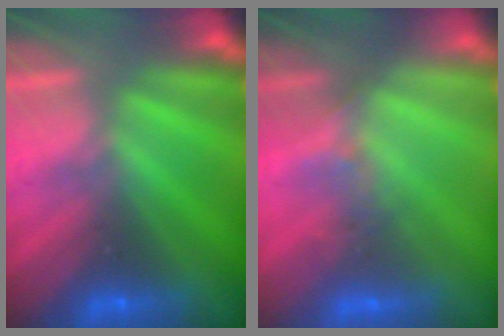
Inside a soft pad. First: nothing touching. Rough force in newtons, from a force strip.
{"total": 2.6}